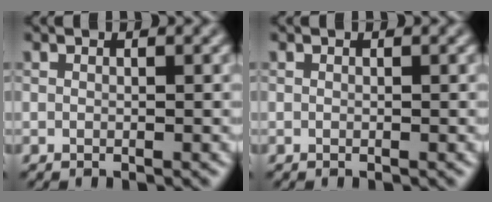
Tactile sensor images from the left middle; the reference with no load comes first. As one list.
[{"total": 0.0}]